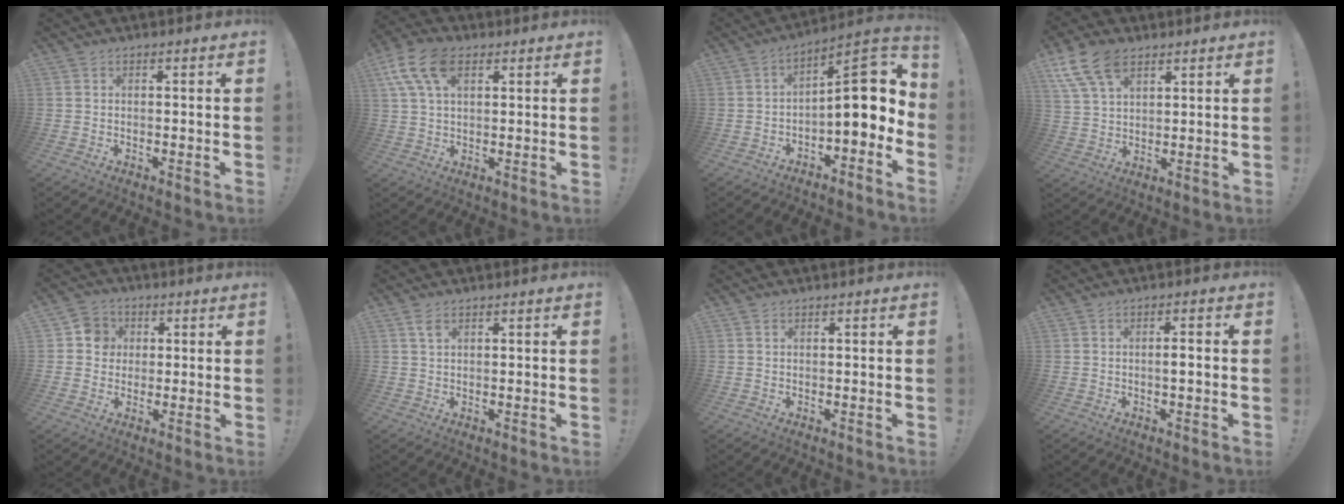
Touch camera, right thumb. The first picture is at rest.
{"total": 12.2, "force": [5.2, 7.0, 8.5], "torque": [-0.170, -0.003, 0.099]}
{"total": 13.6, "force": [0.1, 5.6, 12.4], "torque": [-0.176, 0.006, 0.005]}
{"total": 11.3, "force": [6.8, 6.4, 6.4], "torque": [-0.128, -0.021, 0.131]}
{"total": 6.3, "force": [0.8, 6.0, 1.6], "torque": [-0.021, 0.006, 0.016]}
{"total": 2.8, "force": [1.4, 1.3, 2.0], "torque": [-0.041, 0.001, 0.026]}
{"total": 0.6, "force": [0.4, 0.3, 0.4], "torque": [-0.007, -0.001, 0.007]}
{"total": 2.5, "force": [-0.7, 0.1, 2.4], "torque": [-0.043, 0.003, -0.017]}